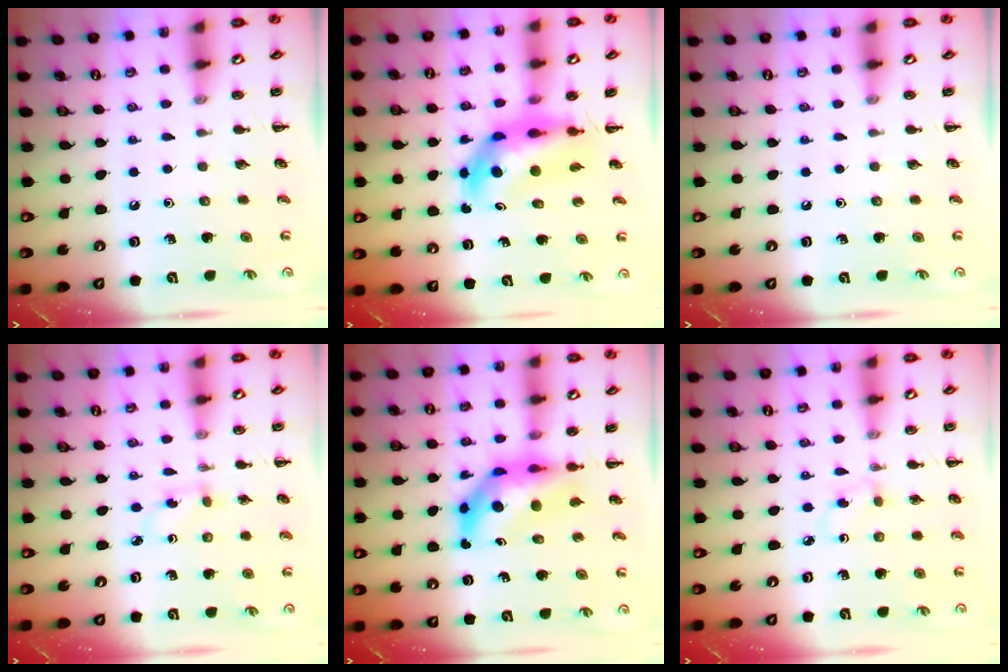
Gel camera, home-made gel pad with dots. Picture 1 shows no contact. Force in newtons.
{"total": 7.2, "press": 6.9, "slide": 2.1}
{"total": 0.0}
{"total": 2.9, "press": 2.7, "slide": 1.1}
{"total": 7.1, "press": 6.7, "slide": 2.3}
{"total": 2.3, "press": 2.0, "slide": 1.1}